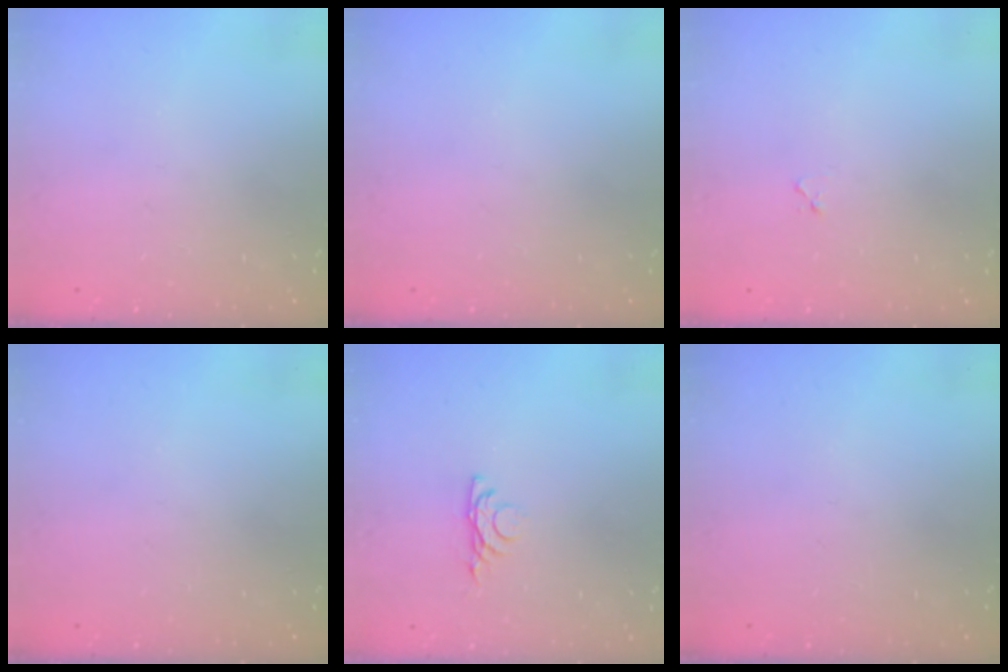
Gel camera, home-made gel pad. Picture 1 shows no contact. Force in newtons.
{"total": 0.0}
{"total": 3.4, "press": 3.4, "slide": 0.4}
{"total": 0.0}
{"total": 4.3, "press": 4.2, "slide": 0.8}
{"total": 0.0}